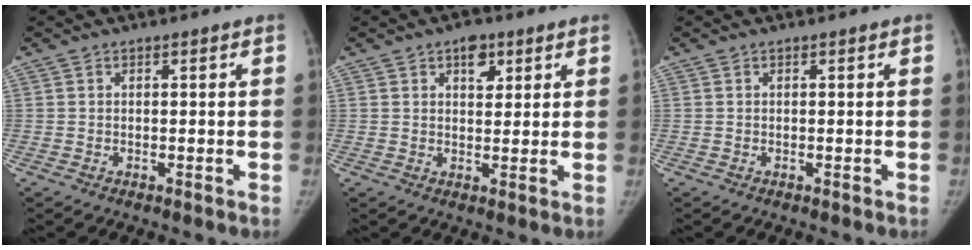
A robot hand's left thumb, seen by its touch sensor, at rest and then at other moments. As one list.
[{"total": 4.5, "force": [2.4, 2.7, 2.6], "torque": [-0.012, -0.009, 0.033]}, {"total": 0.0}]